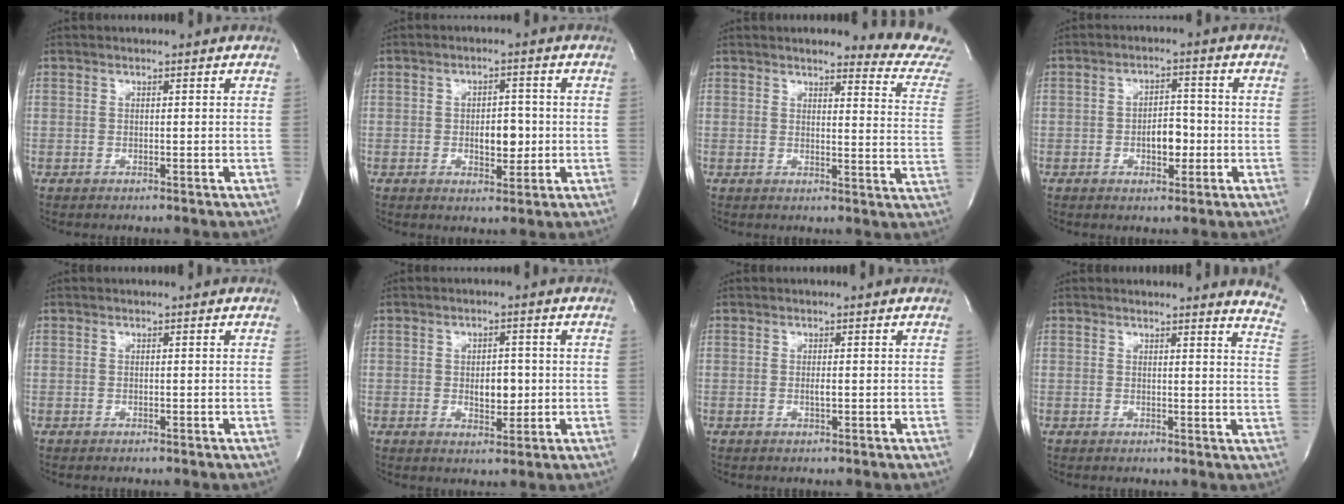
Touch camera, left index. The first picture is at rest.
{"total": 4.6, "force": [-1.1, 2.3, 3.8], "torque": [-0.049, -0.004, -0.012]}
{"total": 10.9, "force": [10.7, 0.0, 2.2], "torque": [-0.007, -0.090, 0.089]}
{"total": 4.6, "force": [-1.6, 2.3, 3.6], "torque": [-0.050, 0.002, -0.021]}
{"total": 0.0}
{"total": 4.0, "force": [-0.8, 2.1, 3.4], "torque": [-0.047, -0.007, -0.007]}
{"total": 0.9, "force": [-0.6, 0.0, 0.6], "torque": [-0.014, -0.007, -0.010]}
{"total": 7.2, "force": [7.0, -0.1, 1.8], "torque": [-0.010, -0.074, 0.041]}